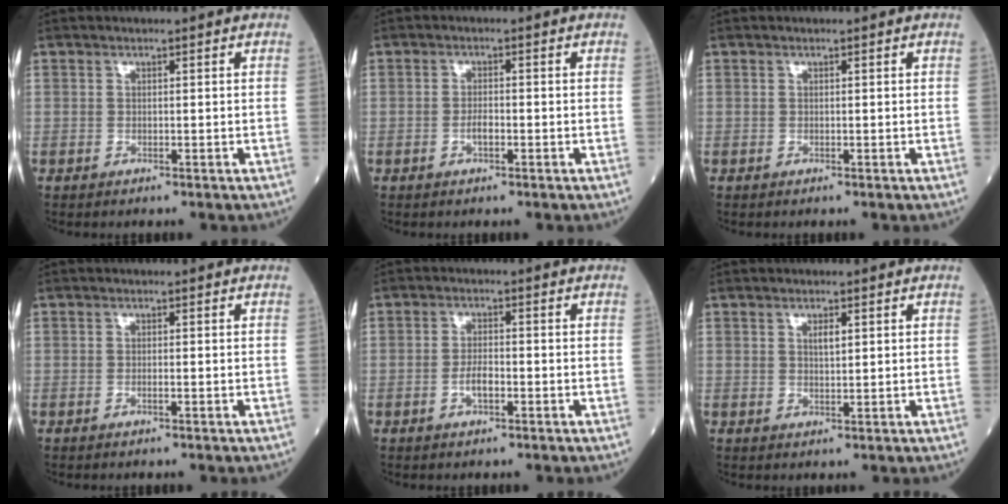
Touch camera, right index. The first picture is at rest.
{"total": 1.8, "force": [-0.7, 0.6, 1.5], "torque": [-0.029, 0.003, -0.011]}
{"total": 0.0}
{"total": 0.5, "force": [-0.2, 0.0, 0.5], "torque": [-0.012, 0.001, -0.002]}
{"total": 2.9, "force": [-1.1, 1.0, 2.5], "torque": [-0.050, 0.003, -0.019]}
{"total": 1.6, "force": [0.7, 0.5, 1.4], "torque": [-0.020, -0.001, 0.011]}